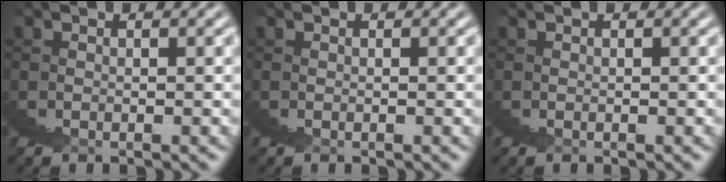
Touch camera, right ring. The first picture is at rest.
{"total": 0.0}
{"total": 0.0}